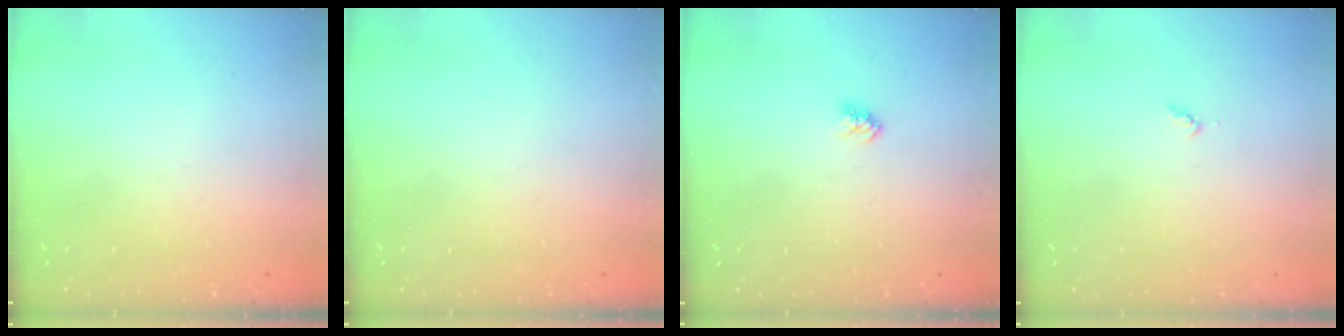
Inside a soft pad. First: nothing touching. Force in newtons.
{"total": 0.0}
{"total": 3.2, "press": 3.1, "slide": 0.3}
{"total": 3.3, "press": 3.3, "slide": 0.4}